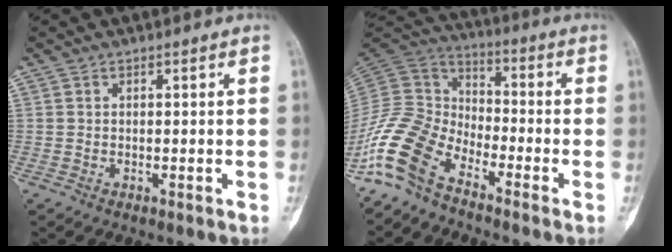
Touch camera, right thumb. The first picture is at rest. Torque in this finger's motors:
{"motor_torque": [0.20, 0.15, 1.27, -1.50, 0.16]}